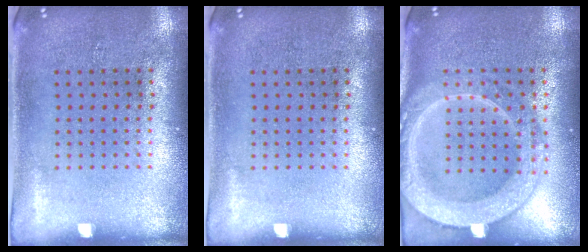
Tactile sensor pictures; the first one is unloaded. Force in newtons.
{"total": 0.0}
{"total": 3.9, "press": 3.9, "slide": 0.5}